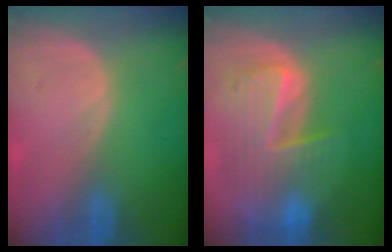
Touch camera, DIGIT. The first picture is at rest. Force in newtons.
{"total": 9.9, "press": 8.5, "slide": 5.1}